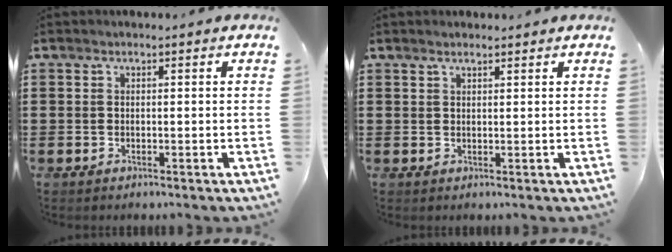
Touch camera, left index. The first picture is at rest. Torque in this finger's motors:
{"motor_torque": [0.08, 0.02, 0.18, 0.01]}